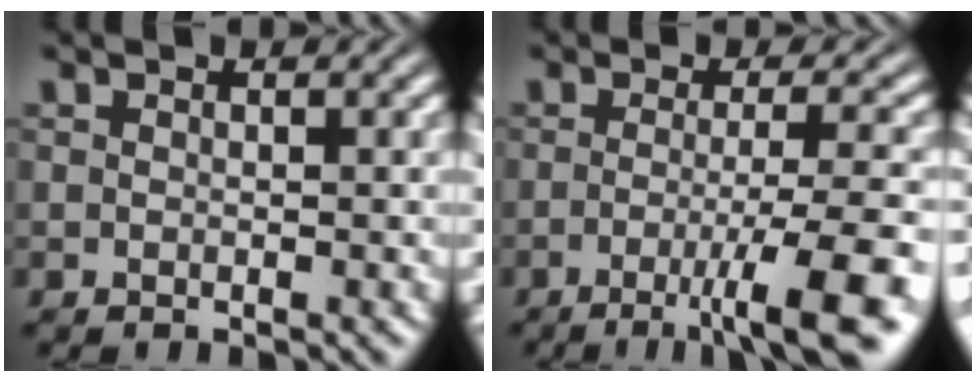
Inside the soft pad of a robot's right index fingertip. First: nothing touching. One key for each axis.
{"total": 7.0, "fx": -3.4, "fy": 0.1, "fz": 6.1, "tx": -0.074, "ty": -0.012, "tz": -0.046}